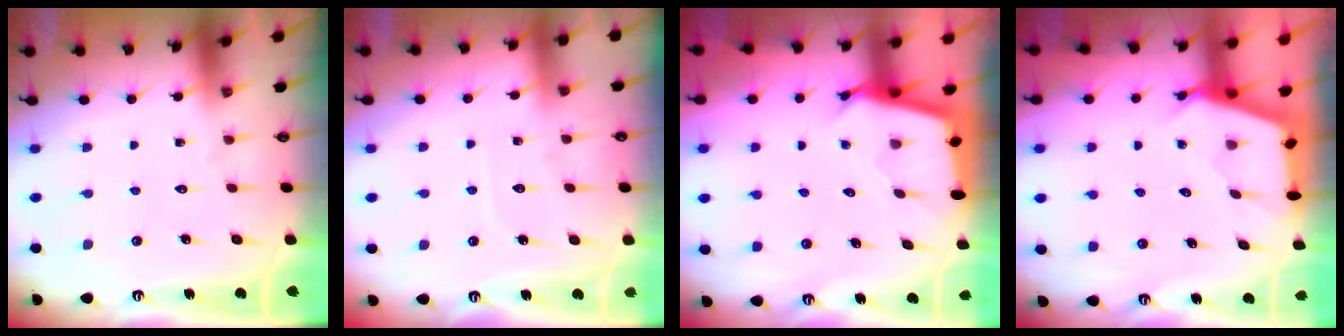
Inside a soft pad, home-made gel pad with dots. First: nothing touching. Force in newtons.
{"total": 3.0, "press": 3.0, "slide": 0.4}
{"total": 2.8, "press": 2.8, "slide": 0.3}
{"total": 2.7, "press": 2.7, "slide": 0.3}